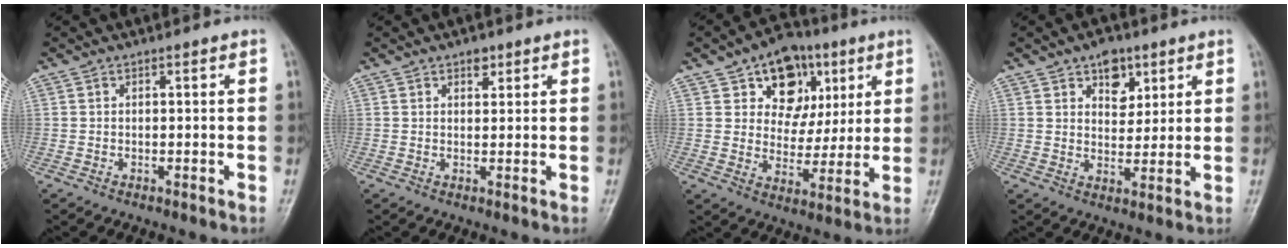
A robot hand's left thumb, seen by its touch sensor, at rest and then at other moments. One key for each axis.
{"total": 2.1, "fx": 1.3, "fy": 1.3, "fz": 1.1, "tx": -0.004, "ty": -0.006, "tz": 0.019}
{"total": 13.6, "fx": 6.2, "fy": 9.9, "fz": 7.0, "tx": -0.053, "ty": -0.020, "tz": 0.098}
{"total": 6.7, "fx": 3.6, "fy": 4.3, "fz": 3.6, "tx": -0.021, "ty": -0.018, "tz": 0.054}